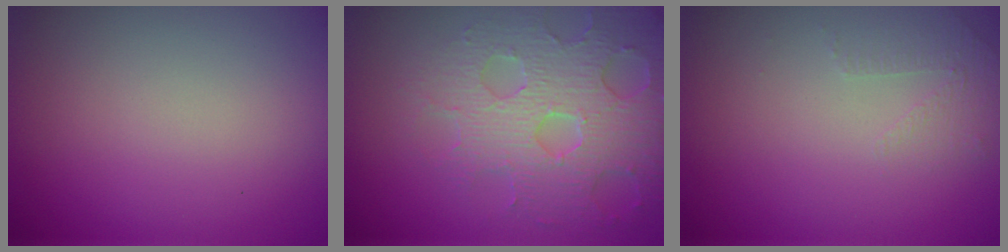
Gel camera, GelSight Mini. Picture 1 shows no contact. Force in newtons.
{"total": 6.4, "press": 5.3, "slide": 3.6}
{"total": 1.1, "press": 0.6, "slide": 1.0}